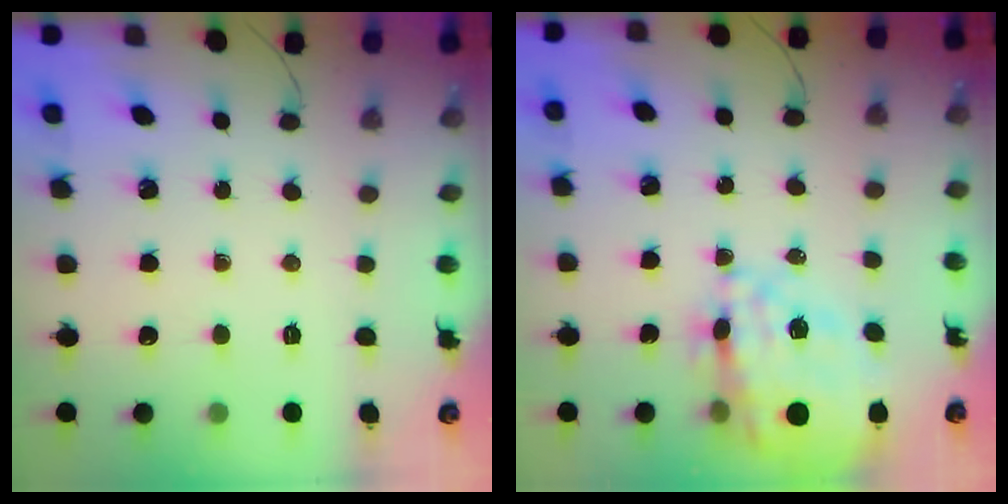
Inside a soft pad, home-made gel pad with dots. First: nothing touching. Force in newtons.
{"total": 18.6, "press": 17.9, "slide": 5.2}